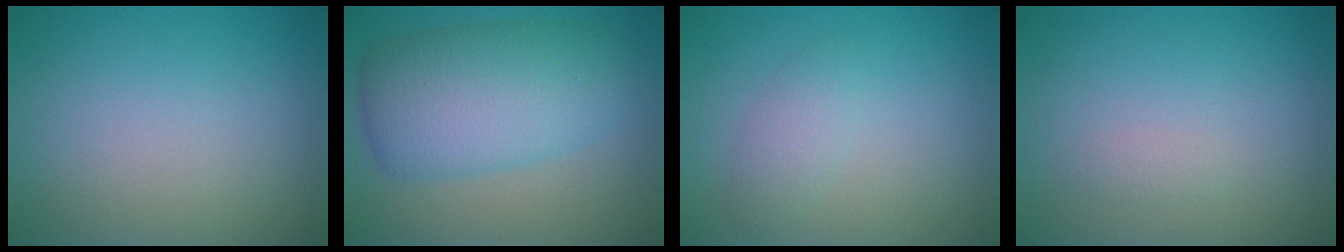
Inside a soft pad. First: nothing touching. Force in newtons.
{"total": 7.7, "press": 7.7, "slide": 0.1}
{"total": 1.7, "press": 1.7, "slide": 0.1}
{"total": 0.6, "press": 0.6, "slide": 0.0}